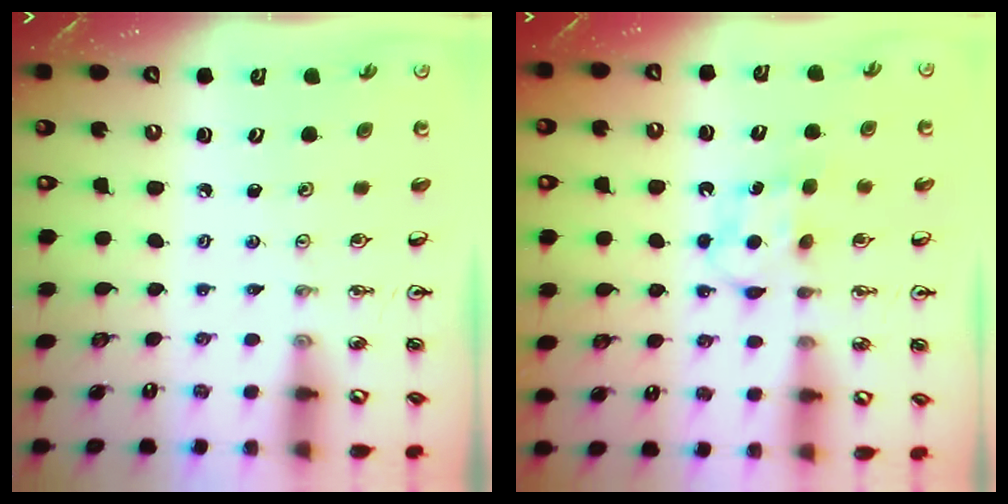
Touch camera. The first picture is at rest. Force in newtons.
{"total": 6.3, "press": 6.3, "slide": 0.6}